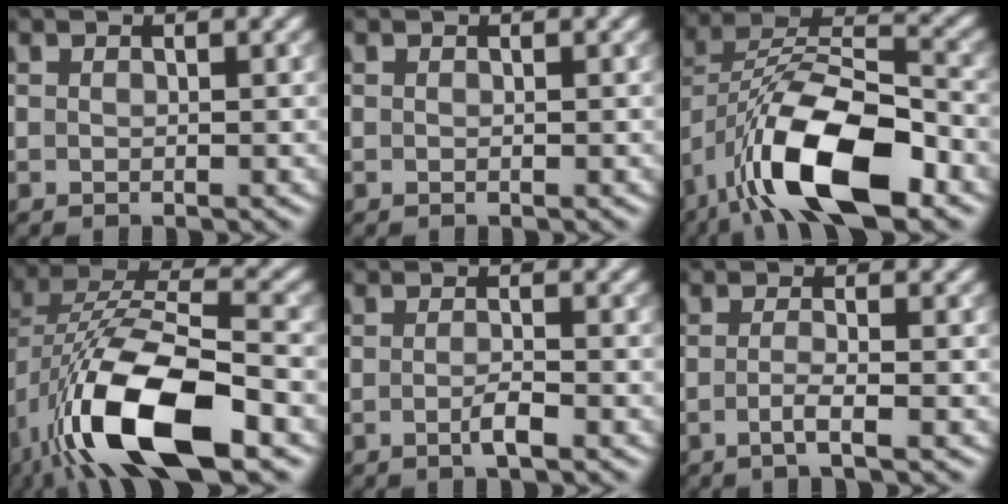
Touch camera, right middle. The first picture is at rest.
{"total": 0.0}
{"total": 12.8, "force": [-6.5, 5.0, 9.9], "torque": [-0.184, 0.001, -0.123]}
{"total": 13.8, "force": [-5.7, 5.3, 11.4], "torque": [-0.223, 0.002, -0.109]}
{"total": 1.6, "force": [-0.6, 0.2, 1.5], "torque": [-0.026, 0.000, -0.015]}
{"total": 2.0, "force": [-0.7, 0.5, 1.9], "torque": [-0.031, 0.000, -0.020]}